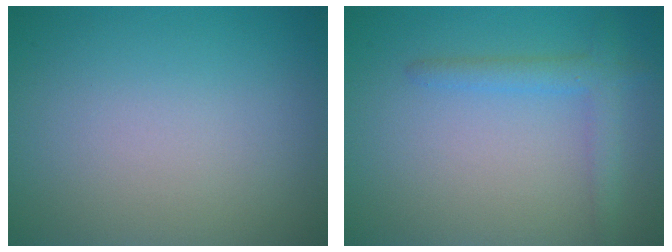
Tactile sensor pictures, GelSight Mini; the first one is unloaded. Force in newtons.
{"total": 2.3, "press": 2.3, "slide": 0.1}